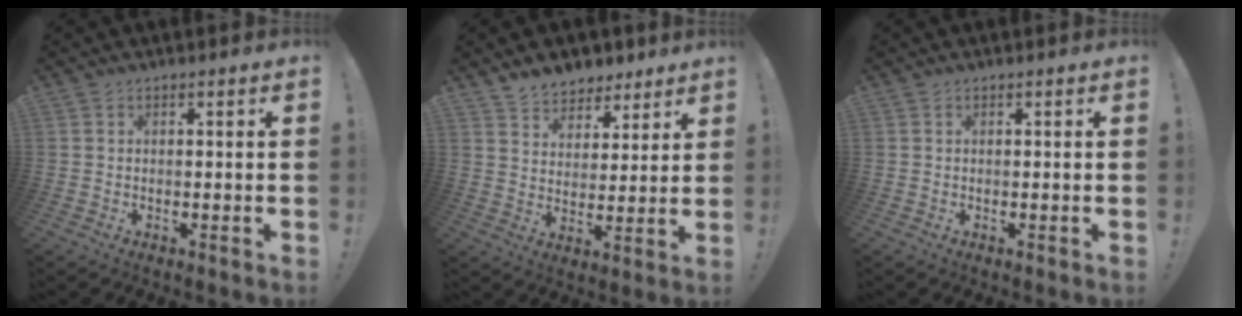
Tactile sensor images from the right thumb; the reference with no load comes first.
{"total": 7.8, "force": [6.2, 4.6, 0.9], "torque": [-0.020, -0.050, 0.123]}
{"total": 0.0}